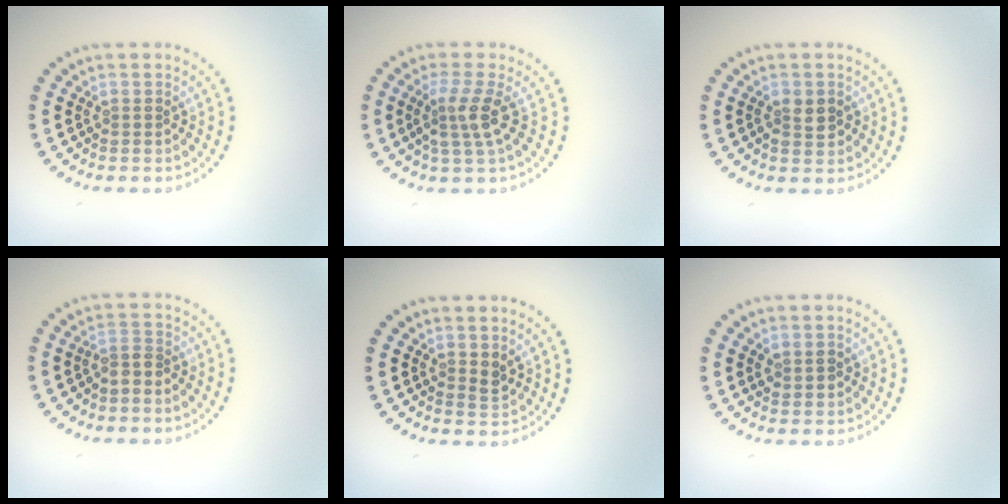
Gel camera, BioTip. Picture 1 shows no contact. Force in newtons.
{"total": 2.9, "press": 2.3, "slide": 1.8}
{"total": 2.1, "press": 2.1, "slide": 0.3}
{"total": 1.3, "press": 0.8, "slide": 0.9}
{"total": 1.1, "press": 1.0, "slide": 0.5}
{"total": 1.5, "press": 1.4, "slide": 0.4}